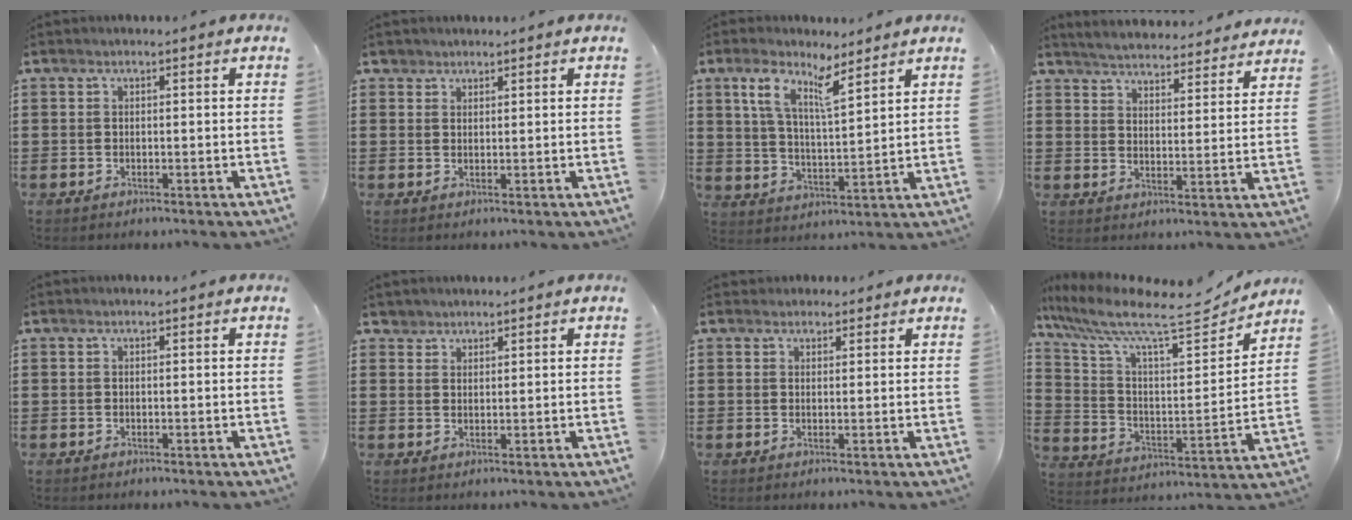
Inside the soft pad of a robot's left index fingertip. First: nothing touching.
{"total": 1.5, "force": [1.3, 0.8, 0.0], "torque": [-0.005, 0.004, 0.025]}
{"total": 8.1, "force": [5.5, 2.0, 5.7], "torque": [-0.128, -0.008, 0.096]}
{"total": 4.7, "force": [4.7, -0.3, 0.4], "torque": [-0.029, -0.033, 0.081]}
{"total": 0.0}
{"total": 1.8, "force": [1.6, 0.9, 0.0], "torque": [-0.005, 0.003, 0.032]}
{"total": 1.9, "force": [1.6, 0.9, 0.1], "torque": [-0.007, 0.007, 0.032]}
{"total": 11.0, "force": [8.5, 2.4, 6.6], "torque": [-0.152, -0.059, 0.135]}